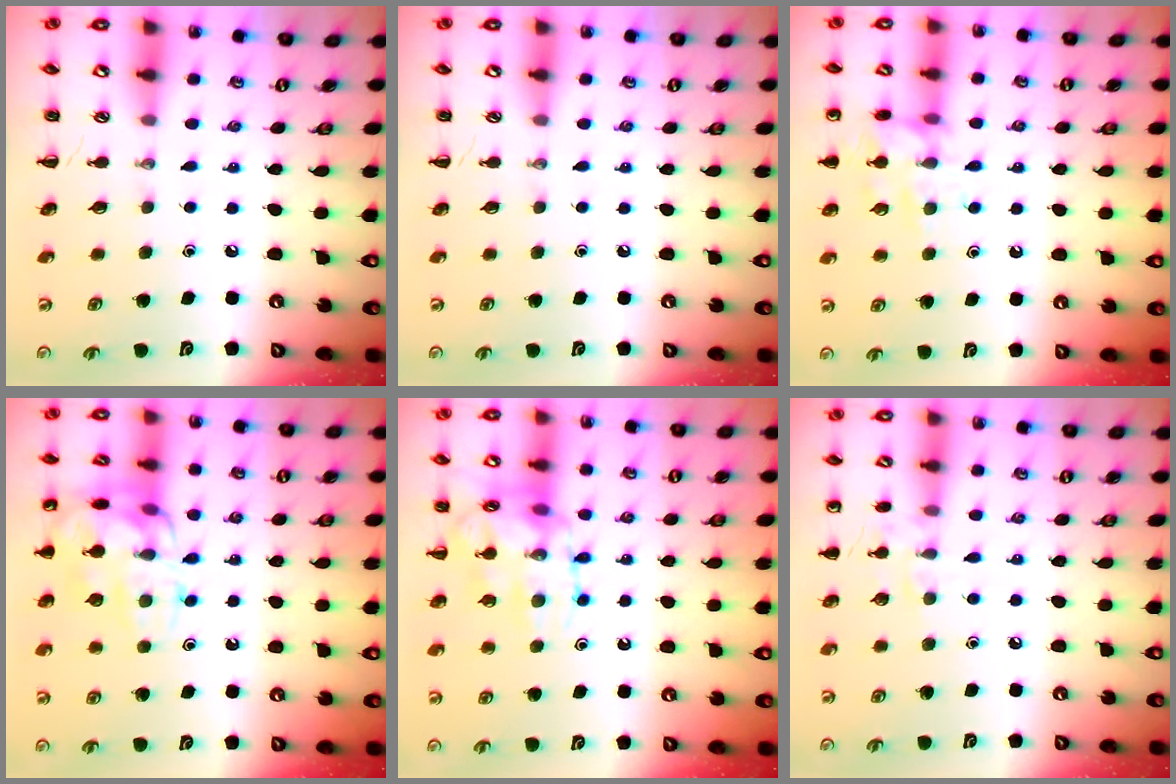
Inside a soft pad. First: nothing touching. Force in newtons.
{"total": 0.0}
{"total": 12.6, "press": 12.5, "slide": 1.0}
{"total": 16.2, "press": 16.2, "slide": 0.3}
{"total": 15.8, "press": 15.7, "slide": 1.4}
{"total": 6.9, "press": 6.5, "slide": 2.1}